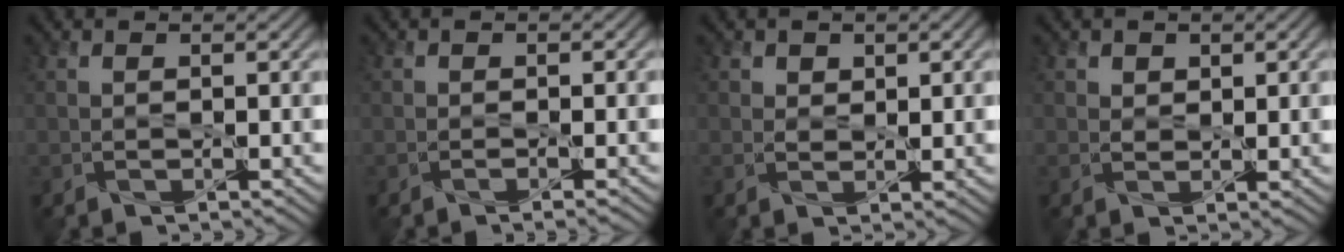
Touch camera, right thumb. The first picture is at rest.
{"total": 0.8, "force": [-0.6, -0.1, 0.4], "torque": [-0.012, 0.000, -0.013]}
{"total": 1.7, "force": [0.9, 1.2, 0.7], "torque": [-0.018, -0.002, 0.013]}
{"total": 1.5, "force": [0.8, 1.1, 0.6], "torque": [-0.016, -0.002, 0.012]}